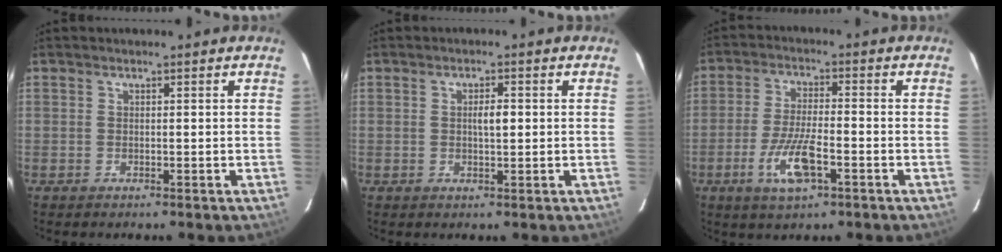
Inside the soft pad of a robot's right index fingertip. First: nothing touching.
{"total": 2.4, "force": [0.2, 0.6, 2.3], "torque": [-0.041, 0.001, 0.004]}
{"total": 8.0, "force": [-3.4, 1.7, 7.0], "torque": [-0.142, -0.009, -0.059]}